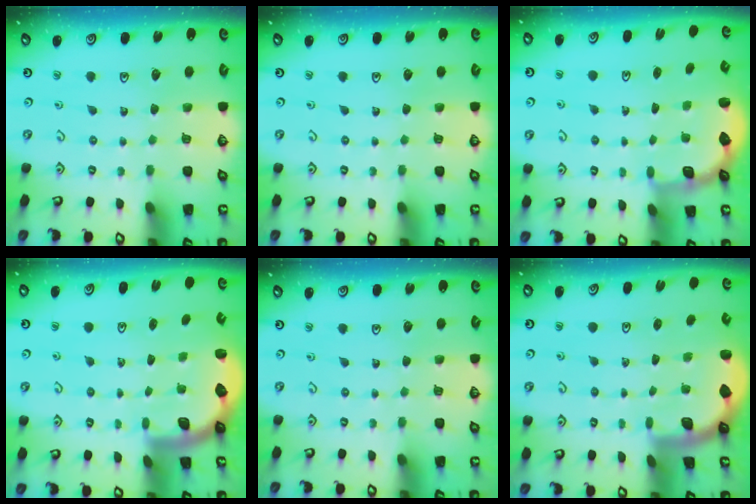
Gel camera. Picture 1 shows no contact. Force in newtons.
{"total": 0.0}
{"total": 2.8, "press": 2.2, "slide": 1.8}
{"total": 1.9, "press": 1.8, "slide": 0.5}
{"total": 0.0}
{"total": 1.6, "press": 1.6, "slide": 0.1}